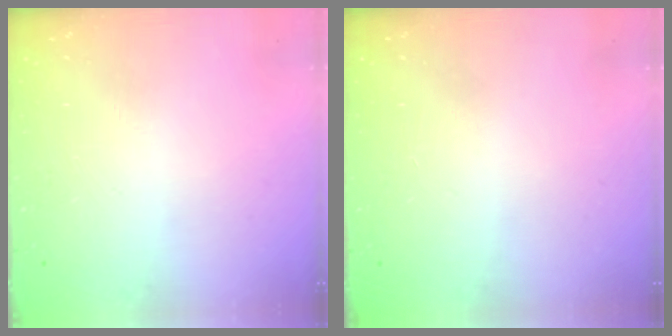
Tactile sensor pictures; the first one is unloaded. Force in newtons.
{"total": 1.2, "press": 1.2, "slide": 0.2}